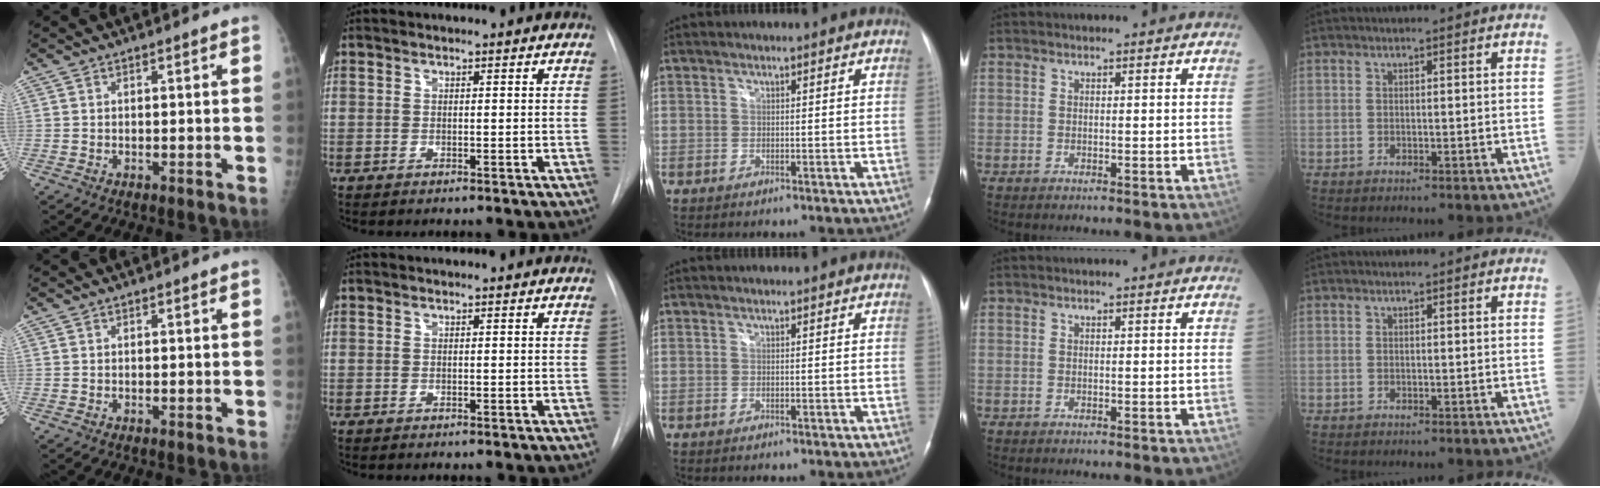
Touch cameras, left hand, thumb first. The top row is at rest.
{}